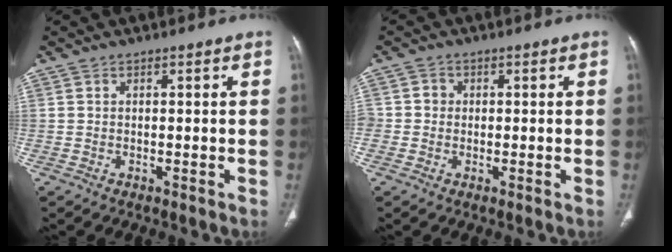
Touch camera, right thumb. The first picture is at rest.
{"total": 3.1, "force": [-0.1, 3.0, 0.9], "torque": [0.004, 0.009, -0.003]}